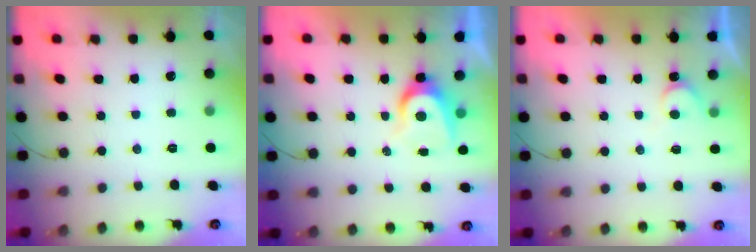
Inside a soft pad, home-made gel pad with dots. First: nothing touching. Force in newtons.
{"total": 6.3, "press": 6.3, "slide": 0.4}
{"total": 4.0, "press": 4.0, "slide": 0.4}